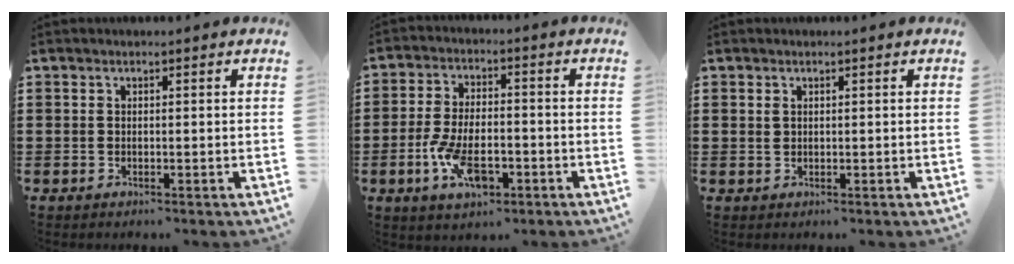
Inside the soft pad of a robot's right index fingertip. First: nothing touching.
{"total": 7.8, "force": [-3.0, 3.7, 6.1], "torque": [-0.133, 0.000, -0.057]}
{"total": 0.8, "force": [0.4, 0.6, 0.3], "torque": [-0.009, 0.004, 0.008]}